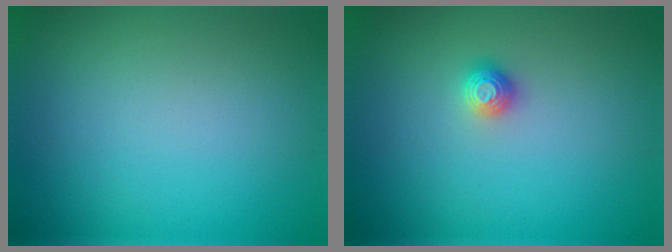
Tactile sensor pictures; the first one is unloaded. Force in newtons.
{"total": 1.1, "press": 1.0, "slide": 0.3}